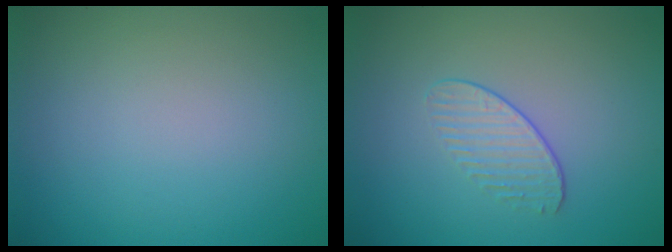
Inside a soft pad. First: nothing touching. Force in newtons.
{"total": 1.6, "press": 1.1, "slide": 1.2}